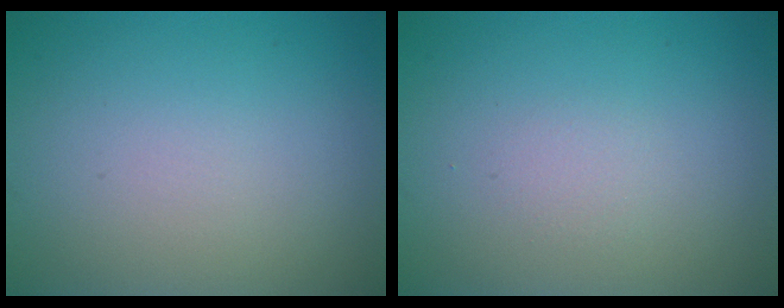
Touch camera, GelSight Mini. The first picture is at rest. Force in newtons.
{"total": 0.7, "press": 0.7, "slide": 0.1}